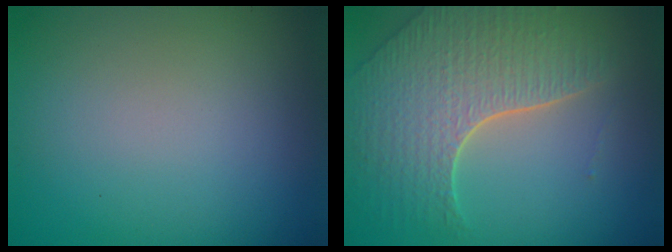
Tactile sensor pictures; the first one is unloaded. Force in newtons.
{"total": 7.2, "press": 5.2, "slide": 5.0}